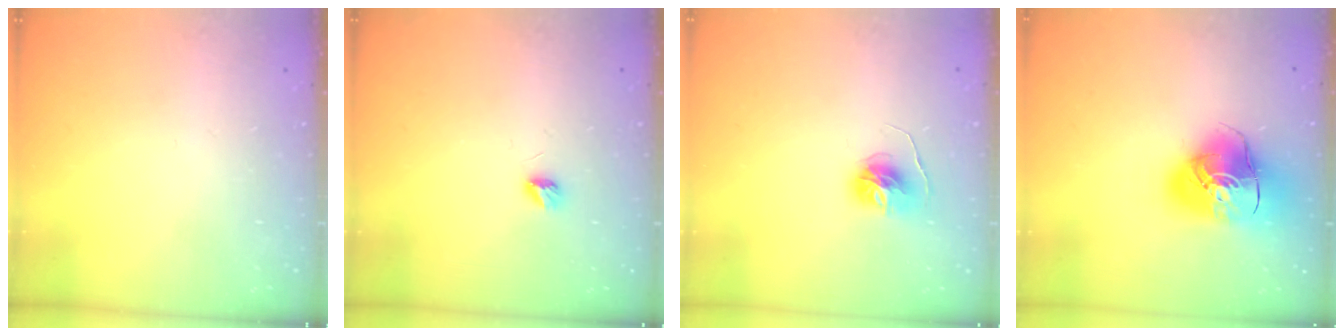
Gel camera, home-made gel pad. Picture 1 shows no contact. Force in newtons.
{"total": 3.8, "press": 3.7, "slide": 0.5}
{"total": 6.4, "press": 6.4, "slide": 0.6}
{"total": 15.4, "press": 15.2, "slide": 2.3}